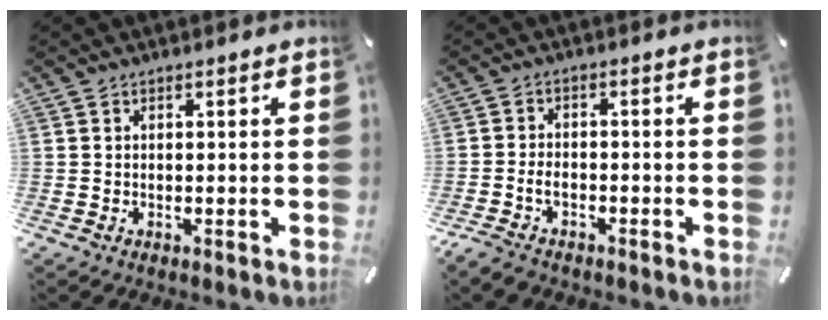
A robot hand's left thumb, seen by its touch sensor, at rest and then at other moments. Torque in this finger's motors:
{"motor_torque": [-0.34, 0.58, 0.19, 0.18, 0.15]}